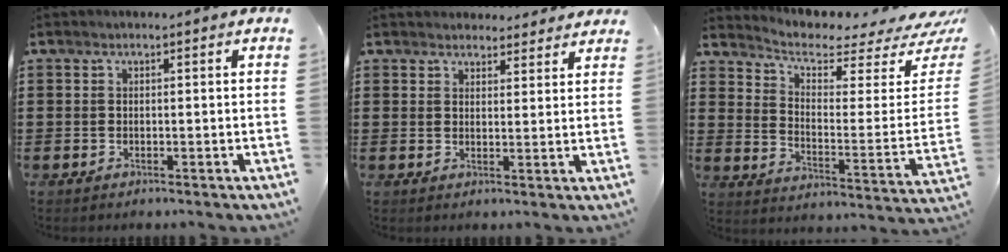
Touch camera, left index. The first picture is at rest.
{"total": 3.1, "force": [3.0, 0.8, -0.1], "torque": [0.000, -0.011, 0.056]}
{"total": 5.1, "force": [4.2, 1.4, 2.4], "torque": [-0.057, -0.046, 0.065]}